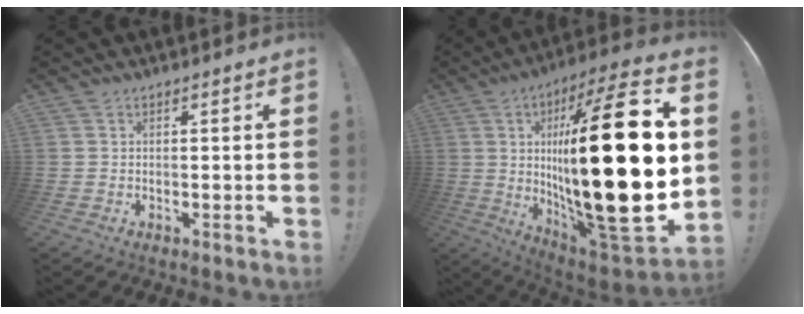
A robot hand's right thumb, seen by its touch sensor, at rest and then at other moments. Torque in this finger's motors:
{"motor_torque": [0.51, 3.19, 2.77, 0.00, 1.05]}